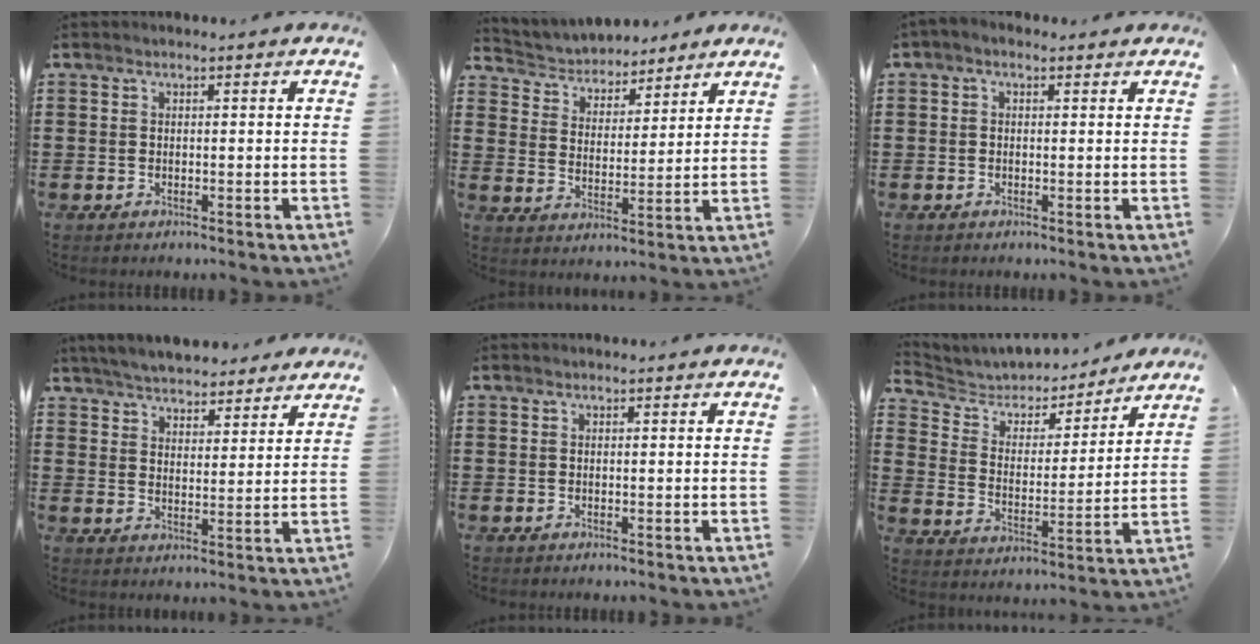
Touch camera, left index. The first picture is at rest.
{"total": 4.1, "force": [3.9, 1.1, -0.2], "torque": [-0.021, -0.025, 0.065]}
{"total": 1.0, "force": [-0.4, 0.8, 0.5], "torque": [-0.011, 0.004, -0.008]}
{"total": 5.3, "force": [5.2, 0.9, 0.8], "torque": [-0.035, -0.017, 0.094]}
{"total": 0.0}
{"total": 4.3, "force": [3.8, 1.8, 0.5], "torque": [-0.038, -0.028, 0.059]}